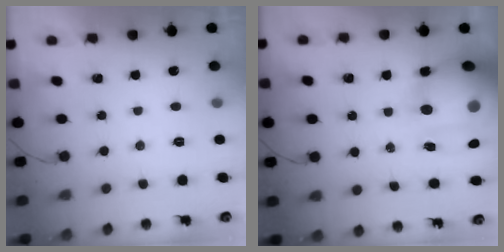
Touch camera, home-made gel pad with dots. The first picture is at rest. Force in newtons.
{"total": 22.3, "press": 21.8, "slide": 5.0}